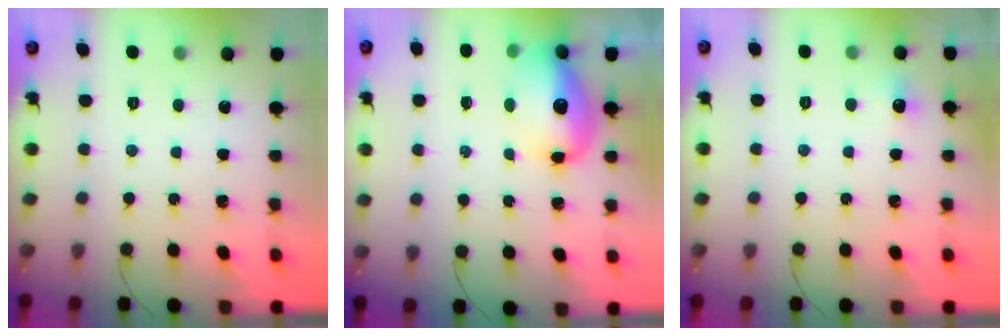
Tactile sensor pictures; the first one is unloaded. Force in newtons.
{"total": 12.6, "press": 12.3, "slide": 3.0}
{"total": 4.2, "press": 3.9, "slide": 1.7}